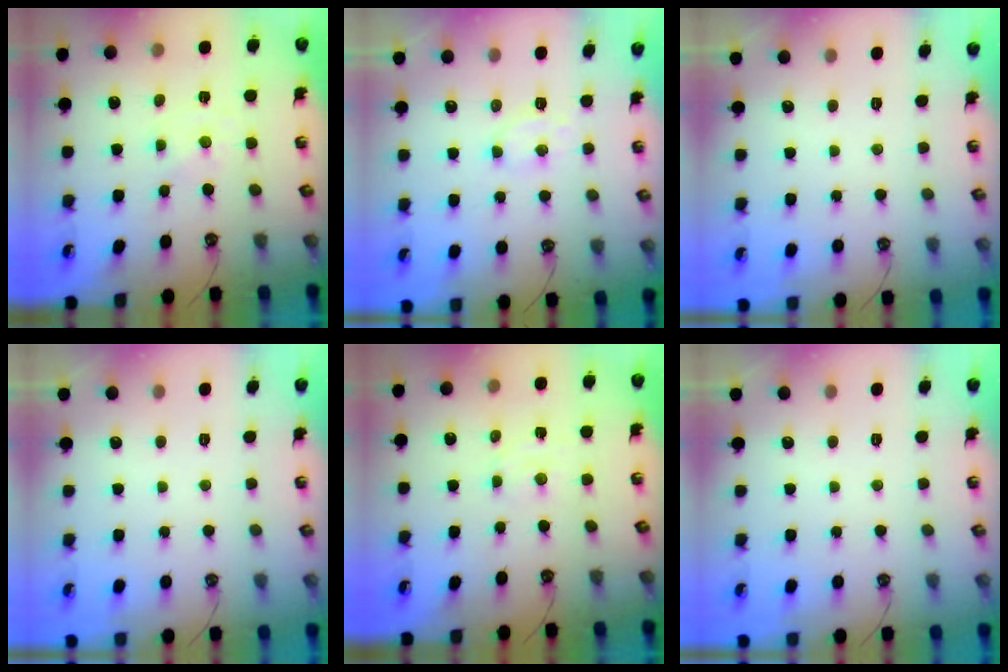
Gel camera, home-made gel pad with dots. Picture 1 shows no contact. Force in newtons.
{"total": 5.4, "press": 5.4, "slide": 0.8}
{"total": 0.0}
{"total": 0.0}
{"total": 2.8, "press": 2.7, "slide": 0.4}
{"total": 0.0}